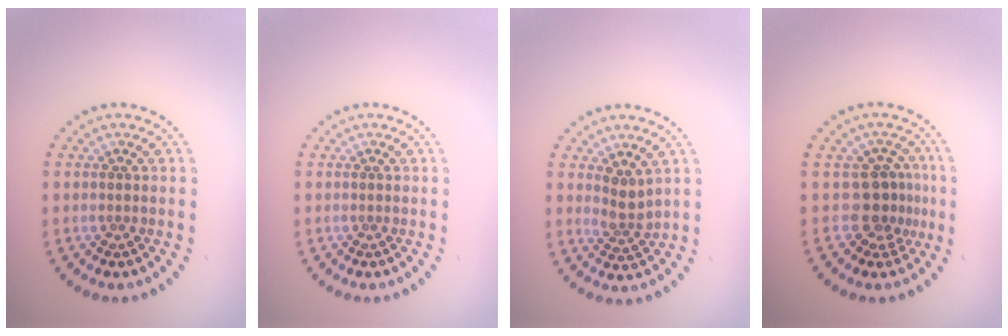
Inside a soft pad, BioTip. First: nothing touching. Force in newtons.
{"total": 0.0}
{"total": 2.0, "press": 1.4, "slide": 1.3}
{"total": 2.8, "press": 2.0, "slide": 1.9}